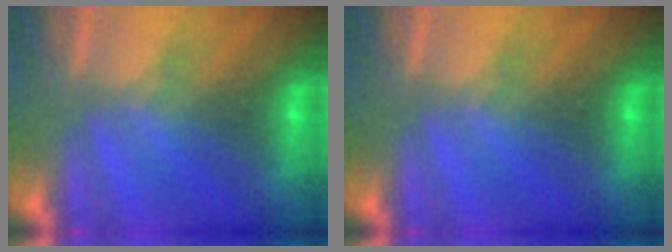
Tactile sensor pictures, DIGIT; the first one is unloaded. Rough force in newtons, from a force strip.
{"total": 0.0}